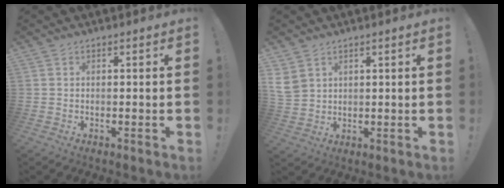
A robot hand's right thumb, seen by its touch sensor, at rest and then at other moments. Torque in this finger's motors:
{"motor_torque": [0.00, 0.00, 0.10, 0.07, 0.00]}